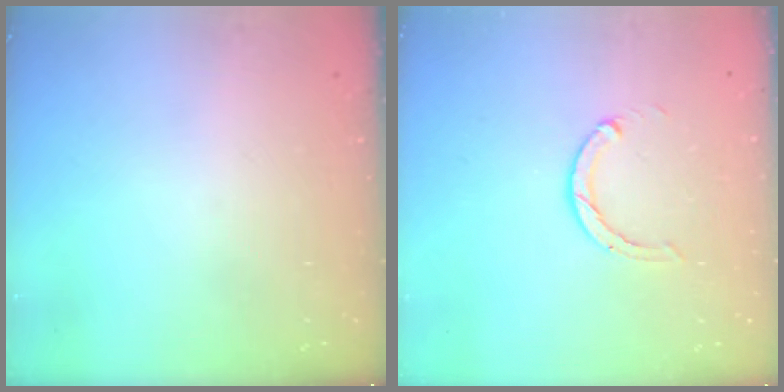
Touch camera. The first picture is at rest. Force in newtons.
{"total": 2.0, "press": 2.0, "slide": 0.3}